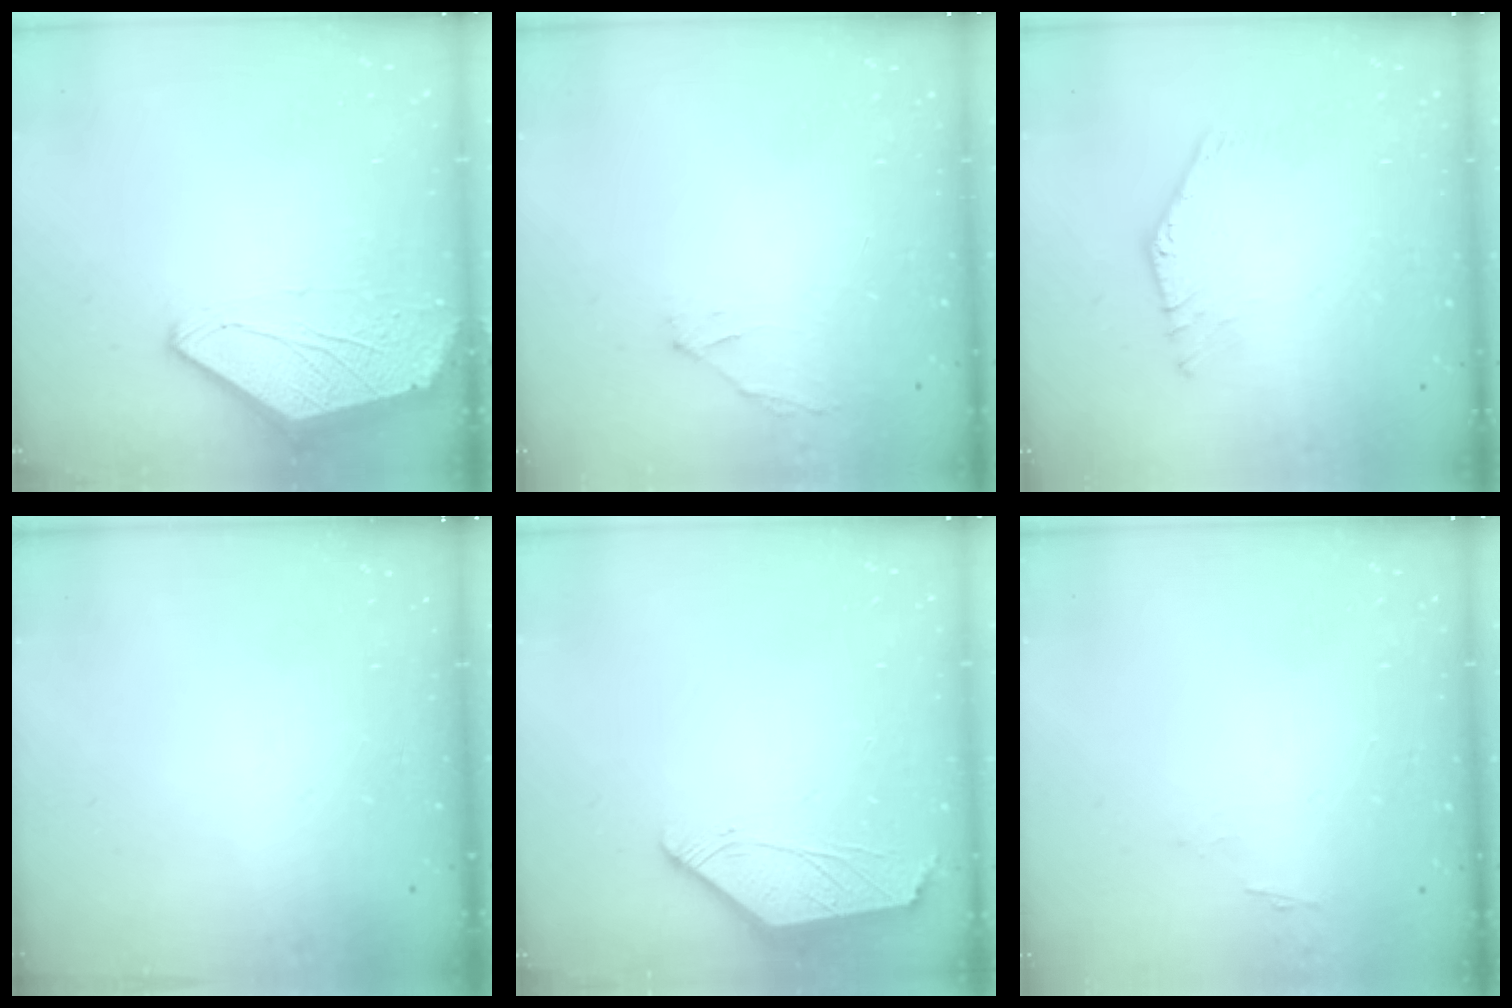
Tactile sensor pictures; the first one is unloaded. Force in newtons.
{"total": 0.7, "press": 0.3, "slide": 0.6}
{"total": 1.6, "press": 1.6, "slide": 0.1}
{"total": 0.0}
{"total": 1.4, "press": 1.3, "slide": 0.3}
{"total": 0.8, "press": 0.6, "slide": 0.4}